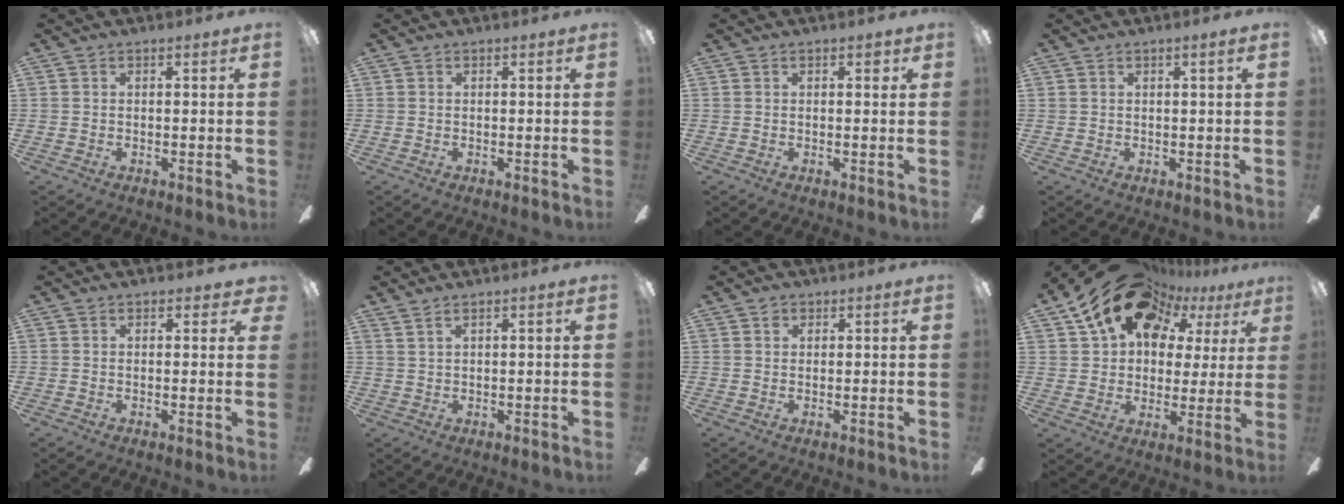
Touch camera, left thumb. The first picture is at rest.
{"total": 0.0}
{"total": 1.3, "force": [0.8, 0.6, 0.9], "torque": [-0.004, -0.002, 0.009]}
{"total": 1.3, "force": [0.6, 0.0, 1.1], "torque": [-0.023, 0.000, 0.009]}
{"total": 1.6, "force": [0.9, 1.0, 0.9], "torque": [-0.002, -0.002, 0.012]}
{"total": 1.4, "force": [1.0, 0.2, 1.0], "torque": [-0.021, 0.000, 0.018]}
{"total": 1.4, "force": [0.7, 1.1, 0.5], "torque": [-0.011, 0.005, 0.013]}
{"total": 17.8, "force": [12.6, 10.5, 7.0], "torque": [-0.135, -0.078, 0.223]}